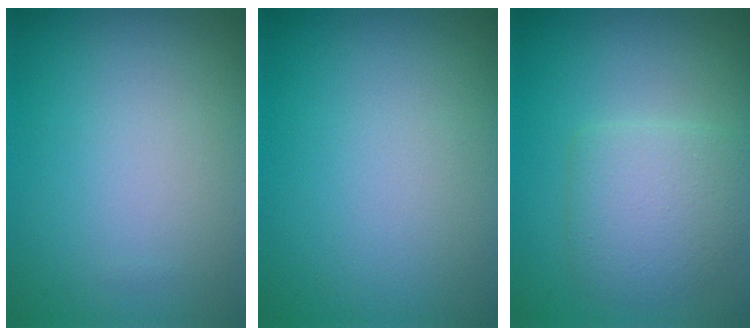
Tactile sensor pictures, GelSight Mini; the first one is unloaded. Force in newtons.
{"total": 0.0}
{"total": 3.7, "press": 3.7, "slide": 0.1}